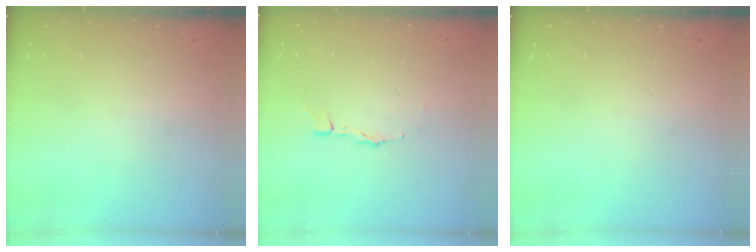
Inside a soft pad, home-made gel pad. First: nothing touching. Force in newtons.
{"total": 2.6, "press": 2.6, "slide": 0.2}
{"total": 0.0}